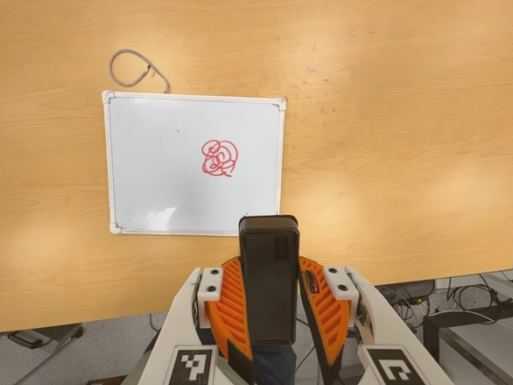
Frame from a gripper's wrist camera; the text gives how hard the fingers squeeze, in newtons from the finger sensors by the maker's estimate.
{"total": 8.0, "left": 7.0, "right": 8.9}